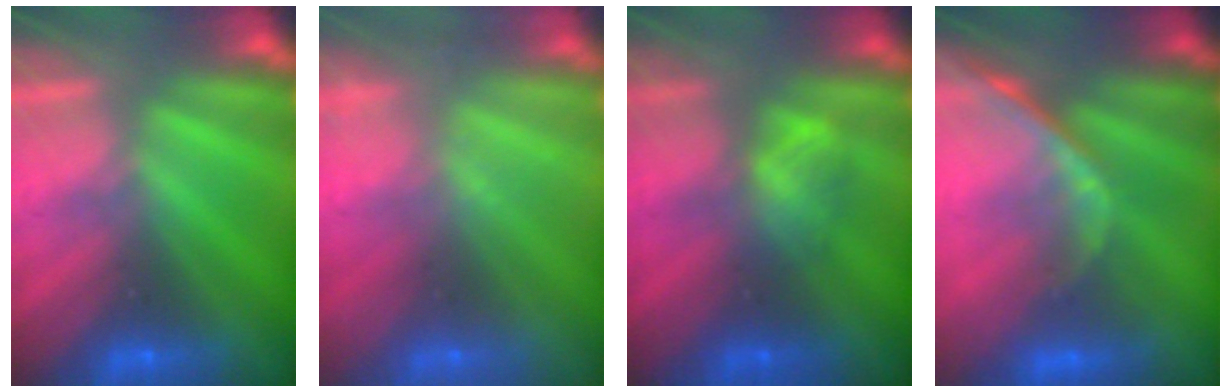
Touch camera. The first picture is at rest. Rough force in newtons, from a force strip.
{"total": 2.2}
{"total": 2.1}
{"total": 1.2}